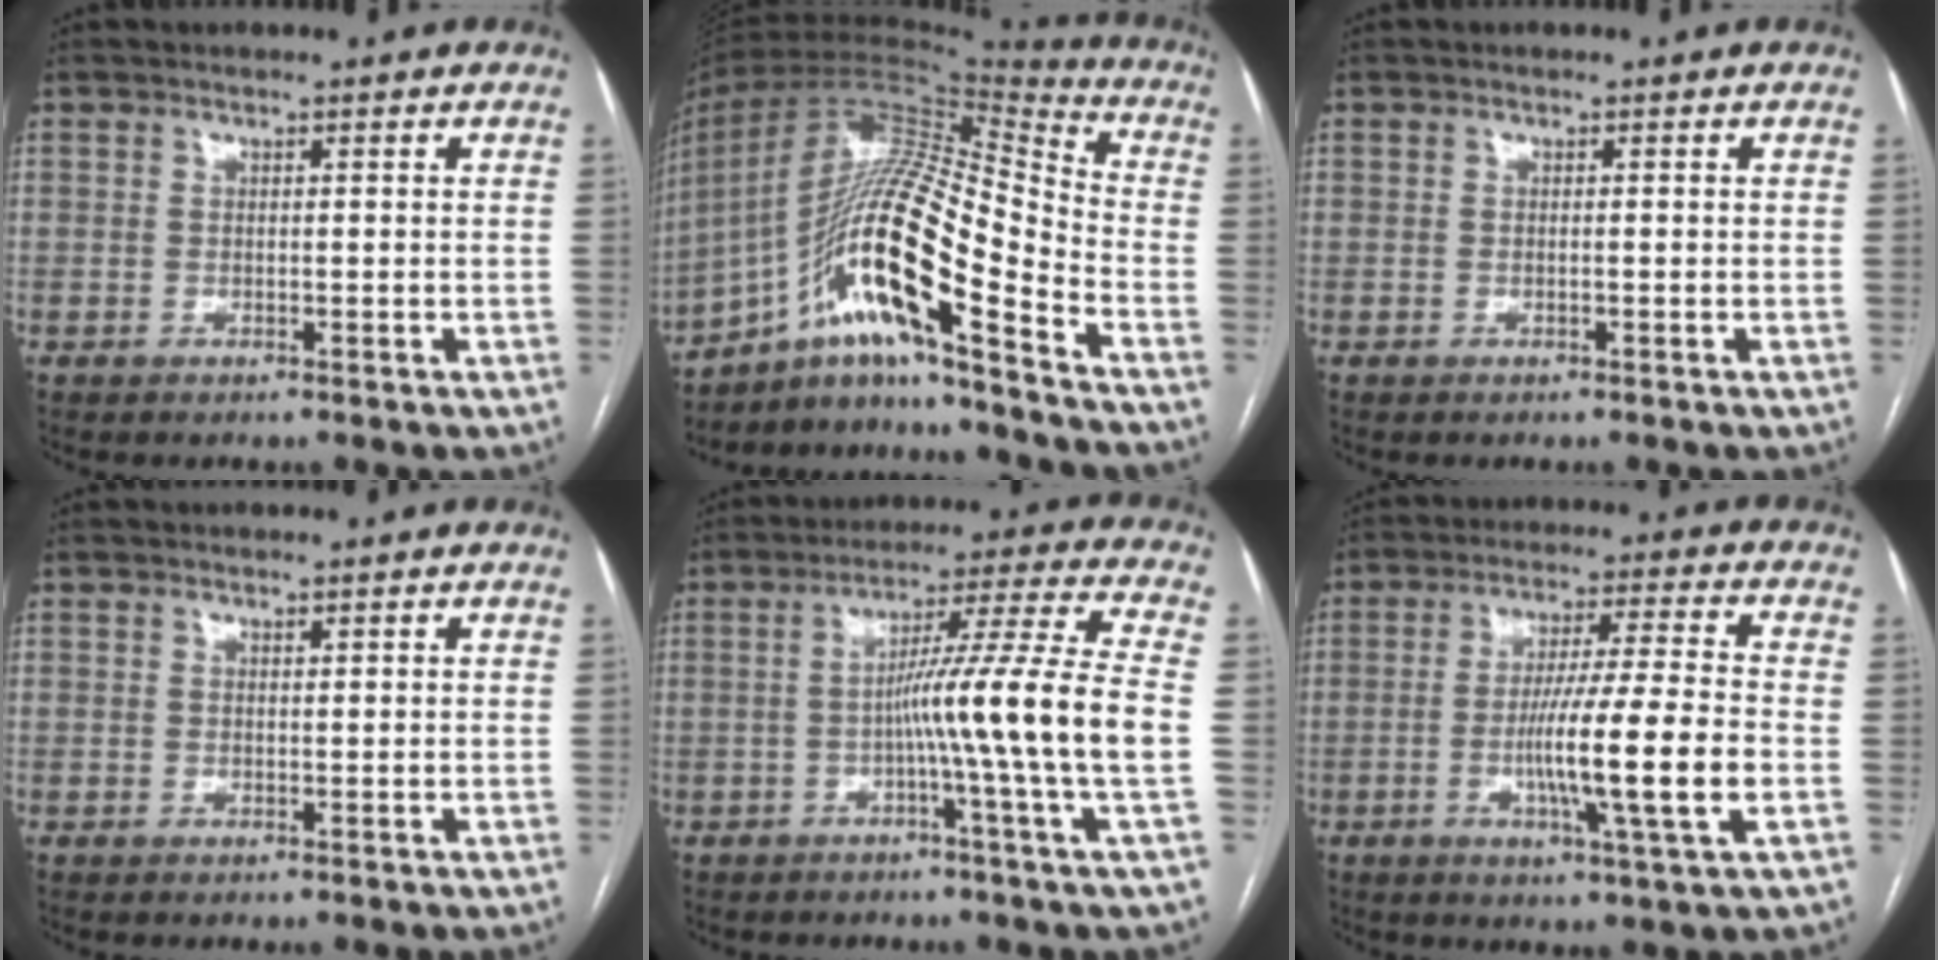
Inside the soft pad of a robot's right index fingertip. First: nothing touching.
{"total": 19.6, "force": [-10.4, 1.7, 16.5], "torque": [-0.332, 0.003, -0.187]}
{"total": 0.0}
{"total": 0.0}
{"total": 13.3, "force": [-2.4, -2.8, 12.8], "torque": [-0.200, 0.003, -0.045]}
{"total": 13.0, "force": [-2.9, -0.8, 12.6], "torque": [-0.224, -0.010, -0.057]}